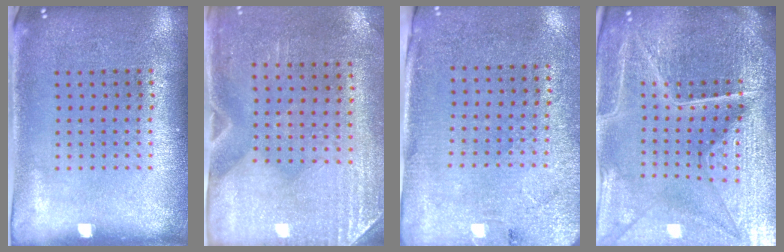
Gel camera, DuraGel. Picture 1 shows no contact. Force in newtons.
{"total": 3.0, "press": 2.5, "slide": 1.5}
{"total": 2.7, "press": 2.3, "slide": 1.4}
{"total": 6.2, "press": 5.5, "slide": 2.8}